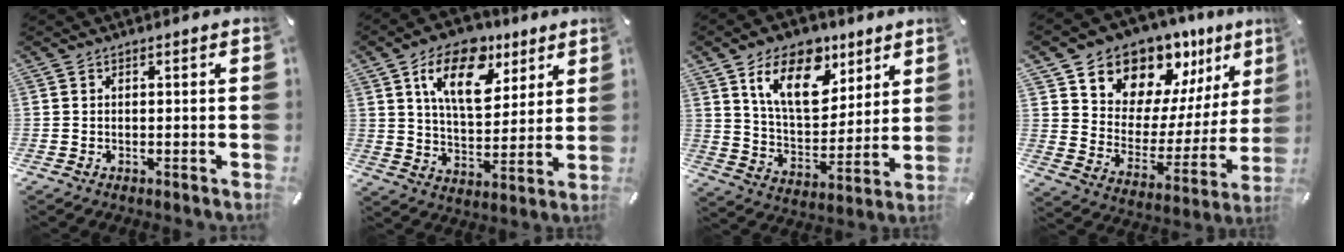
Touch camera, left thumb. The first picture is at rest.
{"total": 15.6, "force": [8.3, 8.9, 9.8], "torque": [-0.152, -0.028, 0.146]}
{"total": 17.0, "force": [9.8, 9.9, 9.7], "torque": [-0.159, -0.040, 0.175]}
{"total": 12.5, "force": [10.8, 6.3, -0.1], "torque": [-0.002, -0.130, 0.195]}